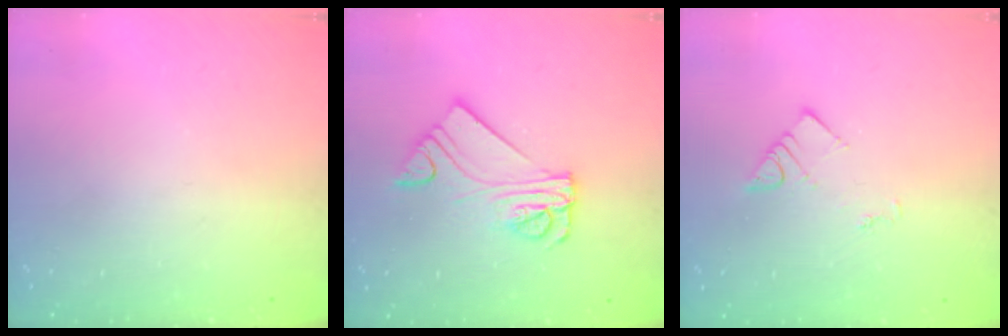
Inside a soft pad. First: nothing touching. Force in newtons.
{"total": 11.4, "press": 11.3, "slide": 1.2}
{"total": 3.5, "press": 3.5, "slide": 0.4}